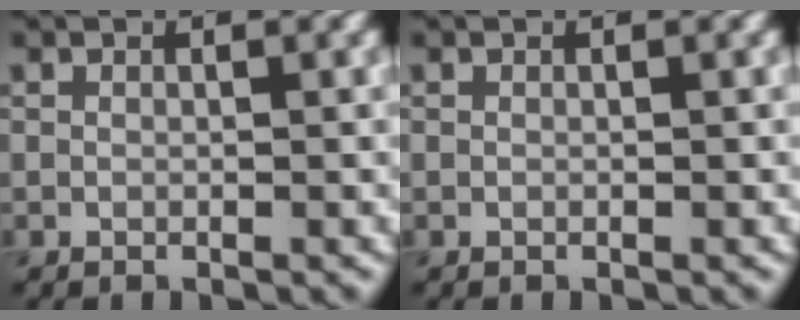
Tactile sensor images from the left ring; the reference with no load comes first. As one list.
[{"total": 0.0}]